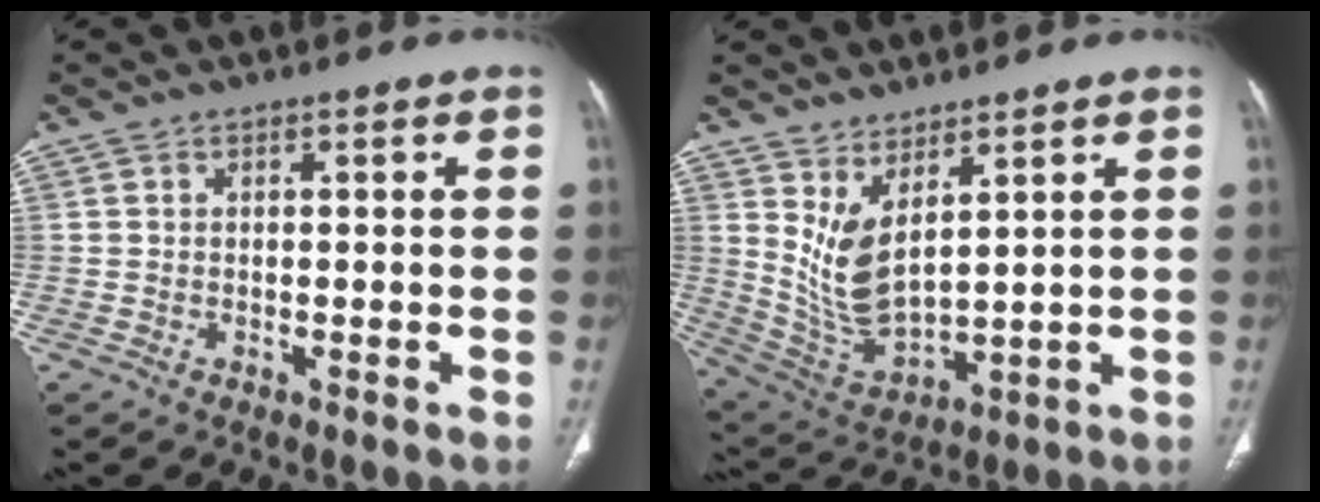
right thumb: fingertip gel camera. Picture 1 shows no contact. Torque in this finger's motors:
{"motor_torque": [-0.84, 1.27, 0.93, 0.49, 0.09]}